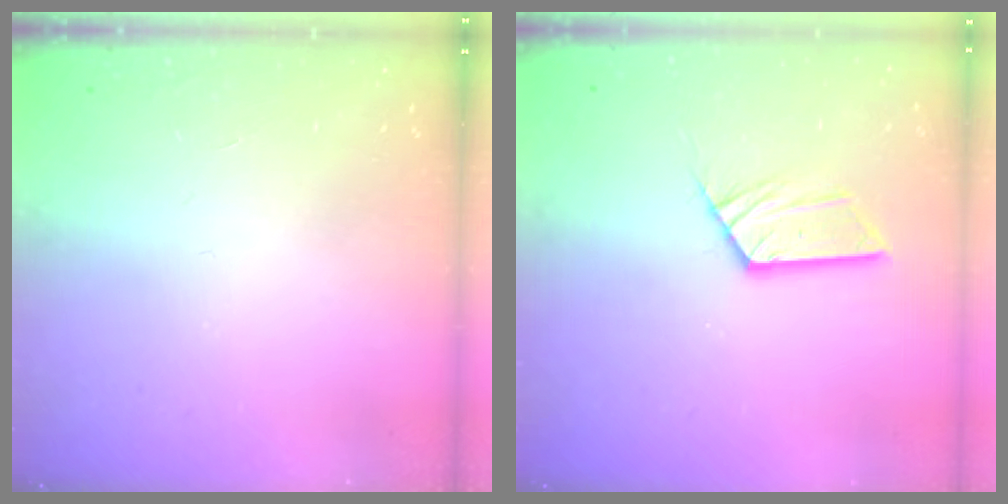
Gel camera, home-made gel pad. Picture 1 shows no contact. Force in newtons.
{"total": 7.8, "press": 7.7, "slide": 0.5}